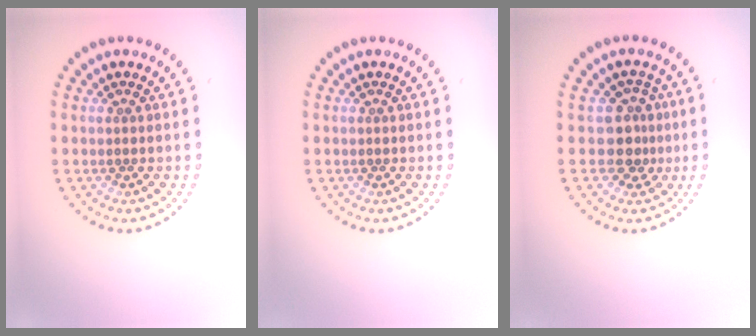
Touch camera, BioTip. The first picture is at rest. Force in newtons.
{"total": 0.0}
{"total": 2.6, "press": 2.0, "slide": 1.7}